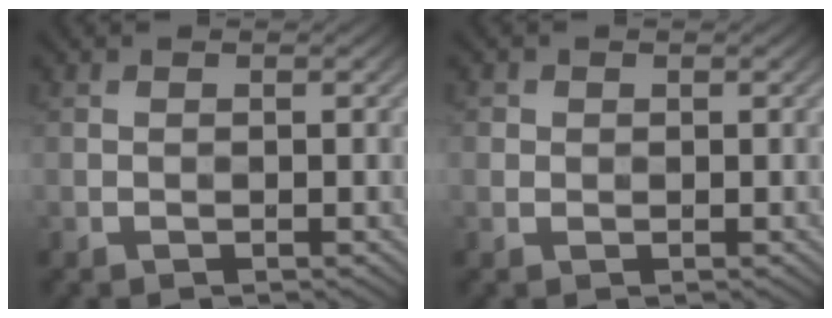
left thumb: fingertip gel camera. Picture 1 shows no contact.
{"total": 1.0, "force": [0.3, 0.9, 0.0], "torque": [0.007, -0.001, 0.003]}